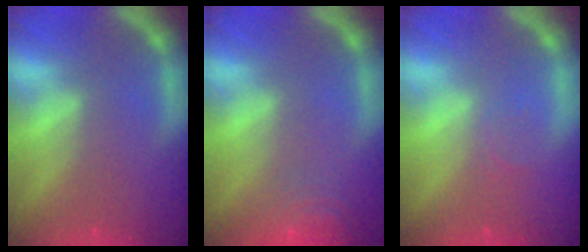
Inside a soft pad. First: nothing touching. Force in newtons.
{"total": 6.5}
{"total": 1.0}